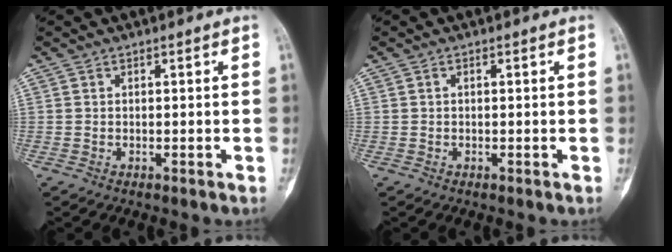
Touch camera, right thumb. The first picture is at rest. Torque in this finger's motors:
{"motor_torque": [0.20, 0.05, 0.22, -0.22, -0.08]}